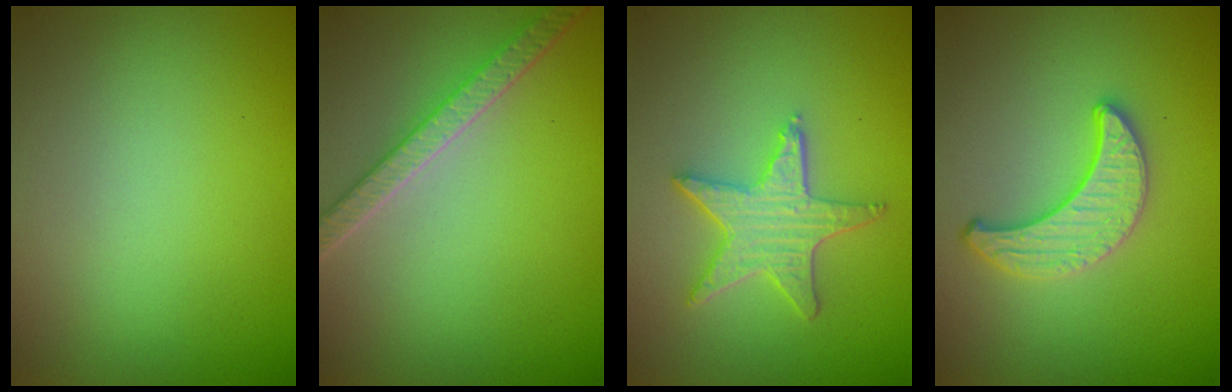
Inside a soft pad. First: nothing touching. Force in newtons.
{"total": 3.6, "press": 3.2, "slide": 1.6}
{"total": 4.2, "press": 3.6, "slide": 2.1}
{"total": 3.5, "press": 3.2, "slide": 1.5}